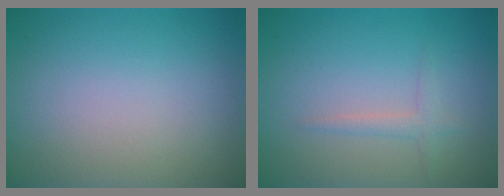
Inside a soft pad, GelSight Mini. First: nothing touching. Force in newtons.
{"total": 1.3, "press": 1.3, "slide": 0.1}